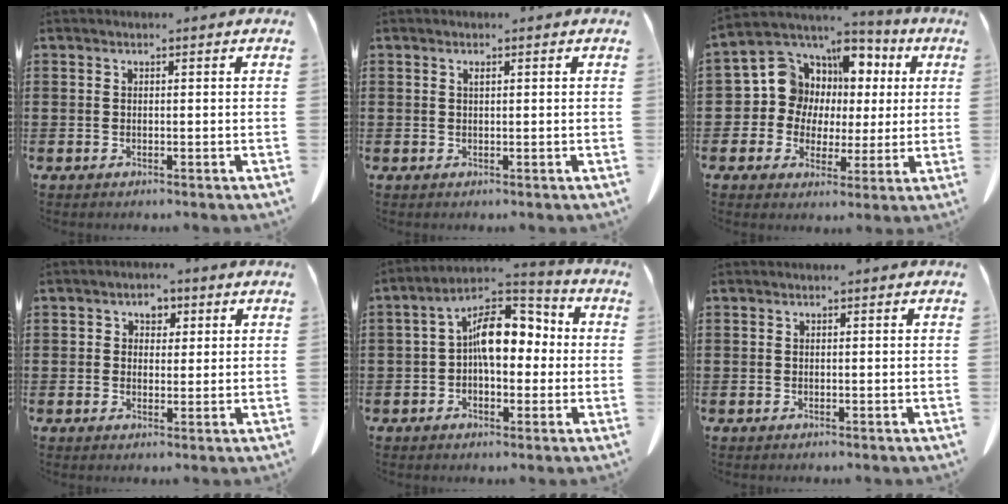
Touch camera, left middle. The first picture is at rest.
{"total": 0.7, "force": [0.3, 0.1, 0.6], "torque": [-0.013, -0.001, 0.007]}
{"total": 9.9, "force": [1.9, 9.3, 2.7], "torque": [-0.106, -0.010, 0.041]}
{"total": 2.4, "force": [0.7, 2.1, 0.9], "torque": [-0.020, 0.007, 0.008]}
{"total": 10.1, "force": [0.6, 5.8, 8.3], "torque": [-0.150, 0.015, 0.010]}
{"total": 0.0}